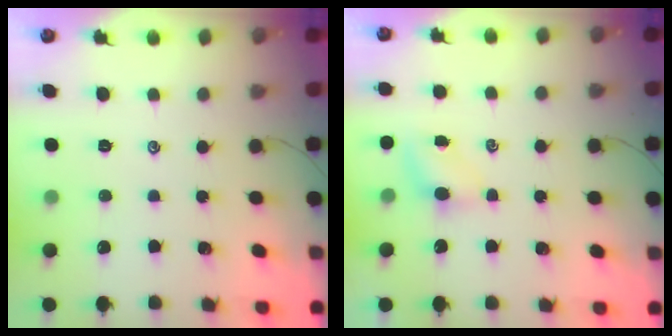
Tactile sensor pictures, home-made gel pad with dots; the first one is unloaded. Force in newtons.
{"total": 4.2, "press": 4.1, "slide": 0.8}